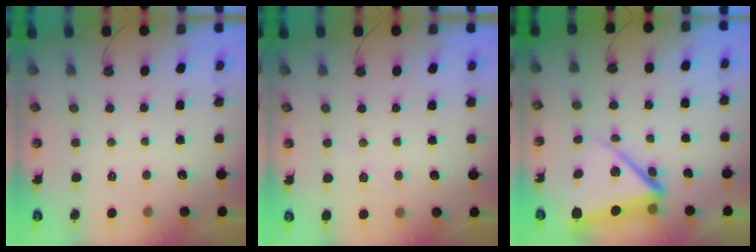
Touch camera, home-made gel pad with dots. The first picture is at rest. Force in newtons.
{"total": 5.3, "press": 5.0, "slide": 1.7}
{"total": 12.1, "press": 12.0, "slide": 1.5}